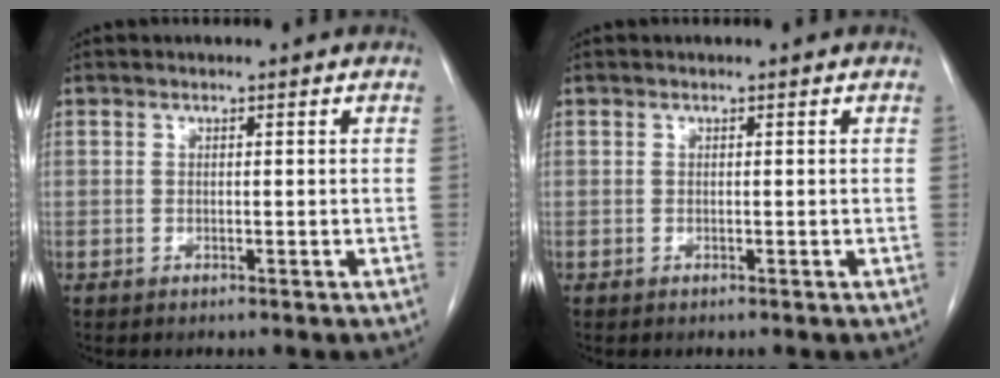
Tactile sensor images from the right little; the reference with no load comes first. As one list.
[{"total": 0.0}]